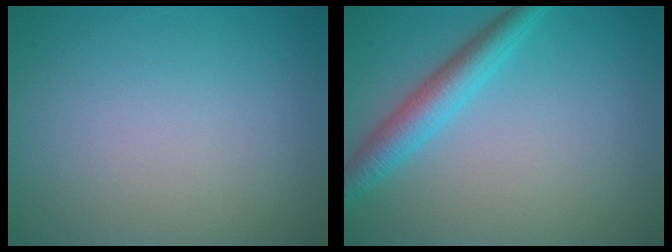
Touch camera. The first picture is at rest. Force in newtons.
{"total": 3.8, "press": 3.8, "slide": 0.1}